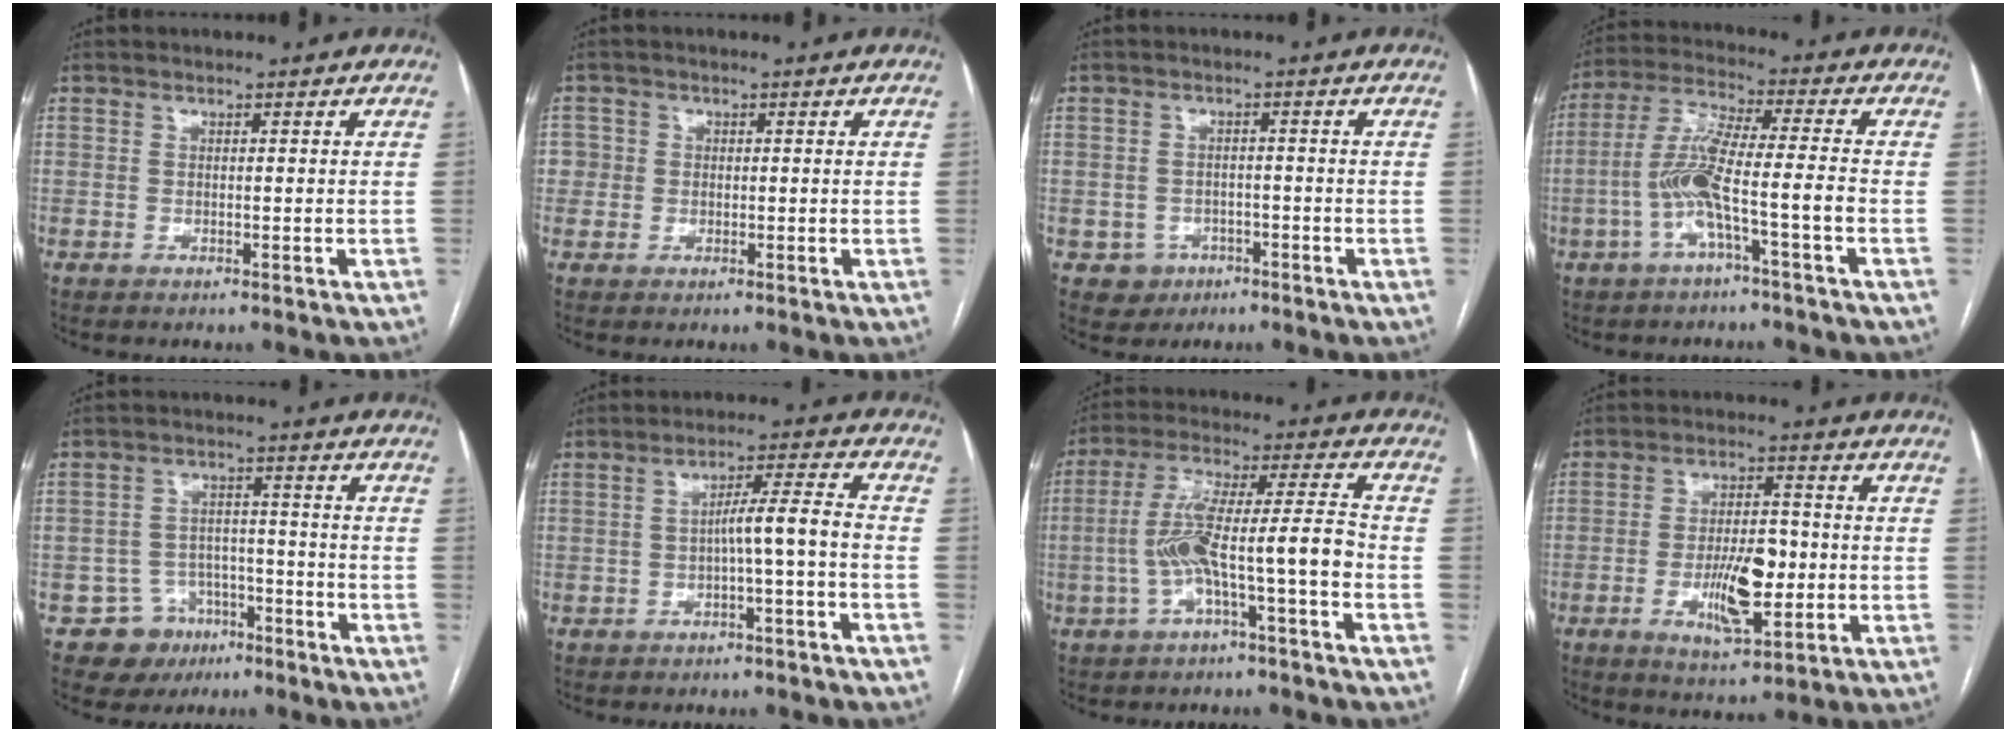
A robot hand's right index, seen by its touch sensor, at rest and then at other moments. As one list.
[{"total": 2.8, "force": [0.1, 2.8, 0.1], "torque": [0.013, 0.010, 0.002]}, {"total": 3.7, "force": [-1.7, 3.2, 0.0], "torque": [0.009, 0.014, -0.021]}, {"total": 9.3, "force": [-3.1, -0.2, 8.7], "torque": [-0.181, 0.018, -0.062]}, {"total": 6.7, "force": [-3.9, 5.5, 0.4], "torque": [0.004, 0.013, -0.054]}, {"total": 5.3, "force": [-1.5, -0.4, 5.1], "torque": [-0.078, 0.019, -0.020]}, {"total": 10.8, "force": [-3.1, 0.3, 10.3], "torque": [-0.197, 0.034, -0.055]}, {"total": 9.3, "force": [-2.0, 3.2, 8.5], "torque": [-0.152, 0.001, -0.029]}]